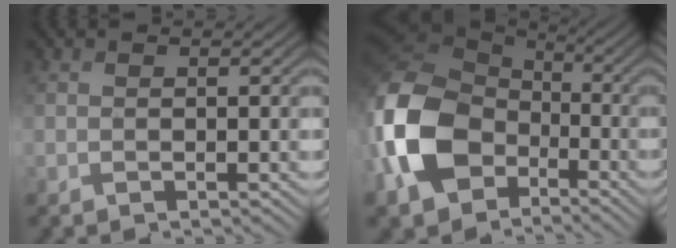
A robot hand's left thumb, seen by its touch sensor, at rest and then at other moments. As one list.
[{"total": 15.0, "force": [-4.7, 10.7, 9.3], "torque": [-0.261, -0.035, -0.093]}]